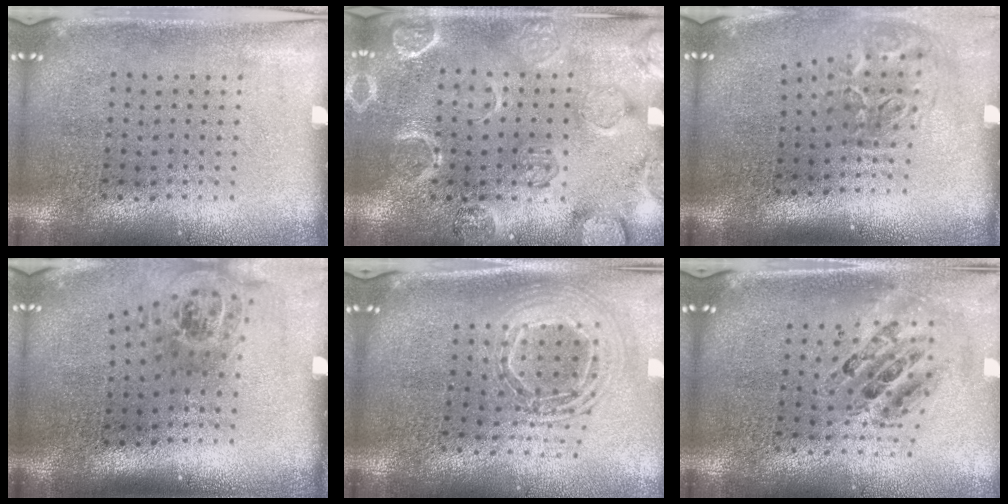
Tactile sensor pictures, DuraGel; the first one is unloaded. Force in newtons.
{"total": 2.4, "press": 2.4, "slide": 0.4}
{"total": 2.1, "press": 1.3, "slide": 1.6}
{"total": 1.6, "press": 1.2, "slide": 1.0}
{"total": 2.1, "press": 1.7, "slide": 1.3}
{"total": 0.9, "press": 0.9, "slide": 0.1}